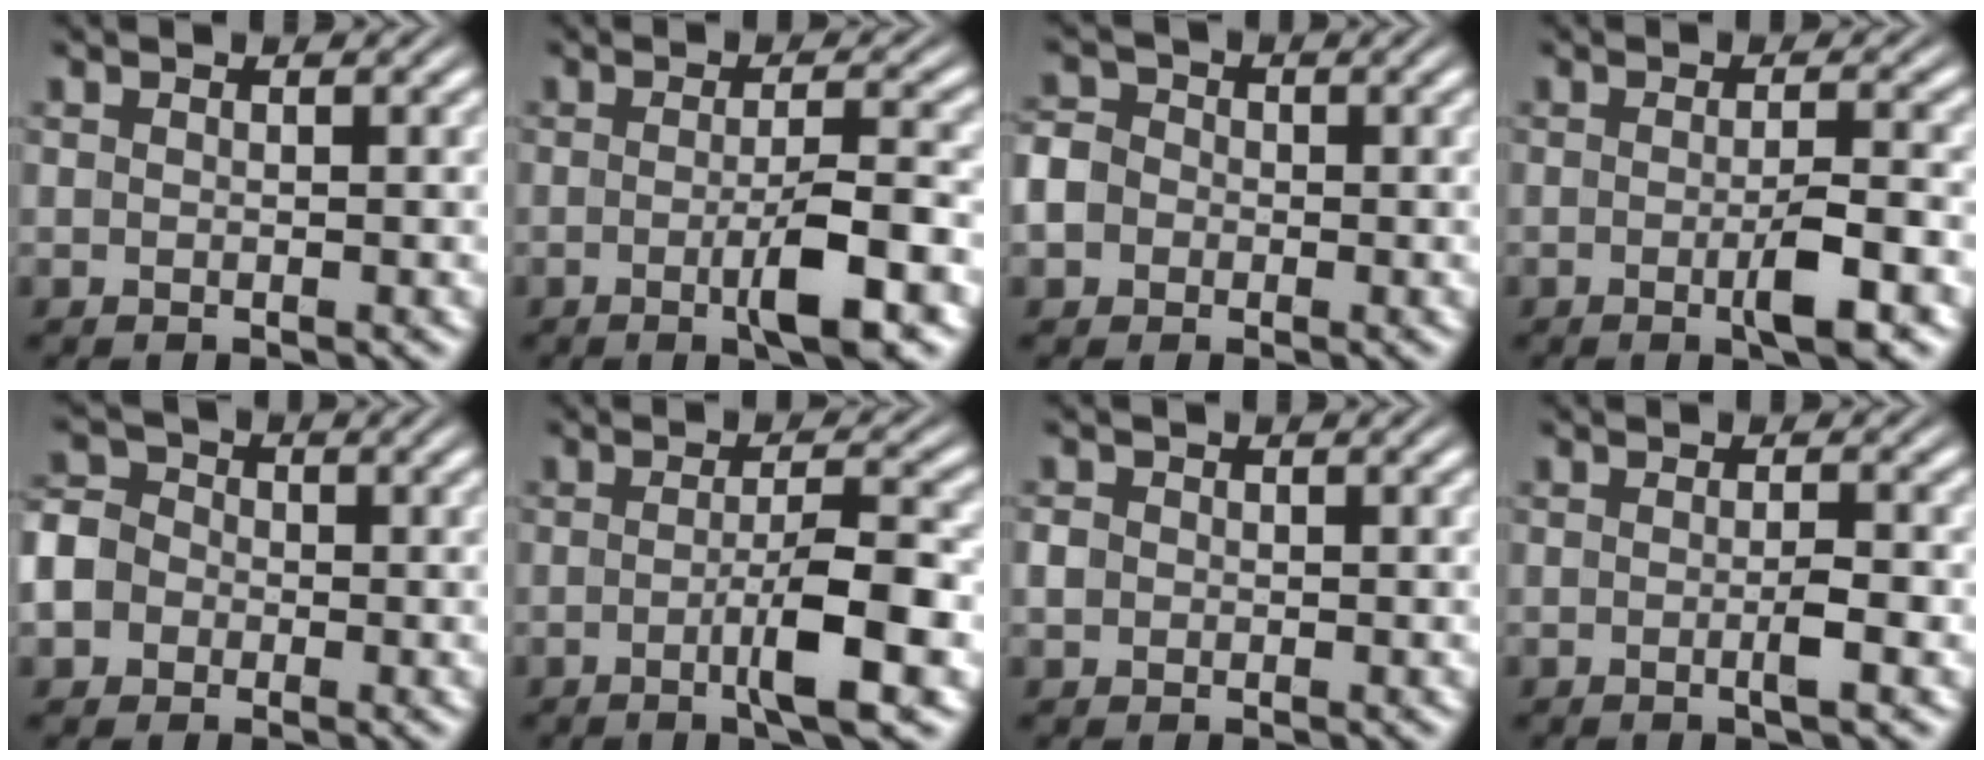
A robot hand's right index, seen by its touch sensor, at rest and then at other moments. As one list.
[{"total": 4.1, "force": [-1.6, 0.4, 3.8], "torque": [-0.056, -0.004, -0.029]}, {"total": 4.9, "force": [-0.7, 4.5, 1.7], "torque": [-0.050, -0.011, -0.017]}, {"total": 2.8, "force": [-1.1, 0.3, 2.6], "torque": [-0.035, -0.001, -0.024]}, {"total": 7.0, "force": [-0.9, 6.4, 2.5], "torque": [-0.069, -0.015, -0.023]}, {"total": 4.5, "force": [-1.7, 0.3, 4.1], "torque": [-0.063, -0.001, -0.030]}, {"total": 1.4, "force": [-0.2, 1.3, 0.5], "torque": [-0.019, -0.005, -0.003]}, {"total": 1.3, "force": [-0.5, 0.1, 1.2], "torque": [-0.014, 0.003, -0.016]}]